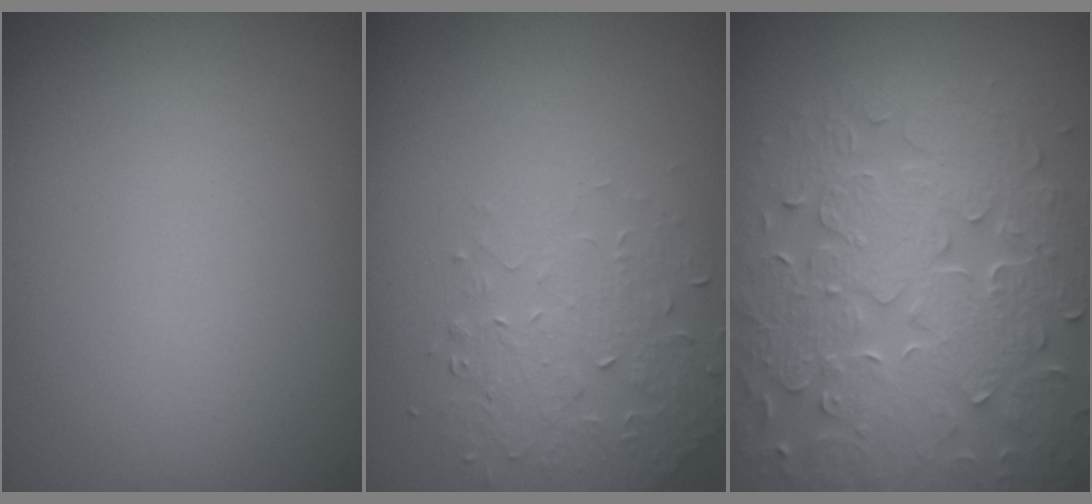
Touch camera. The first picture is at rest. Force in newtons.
{"total": 1.9, "press": 1.5, "slide": 1.1}
{"total": 8.7, "press": 6.3, "slide": 6.0}